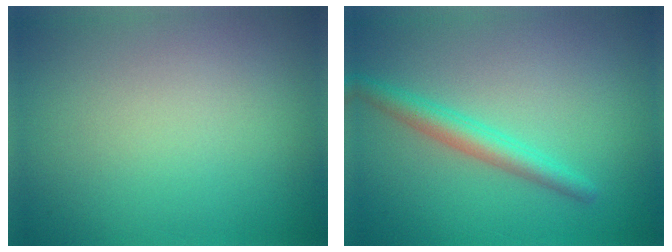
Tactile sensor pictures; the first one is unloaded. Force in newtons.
{"total": 2.7, "press": 2.7, "slide": 0.1}